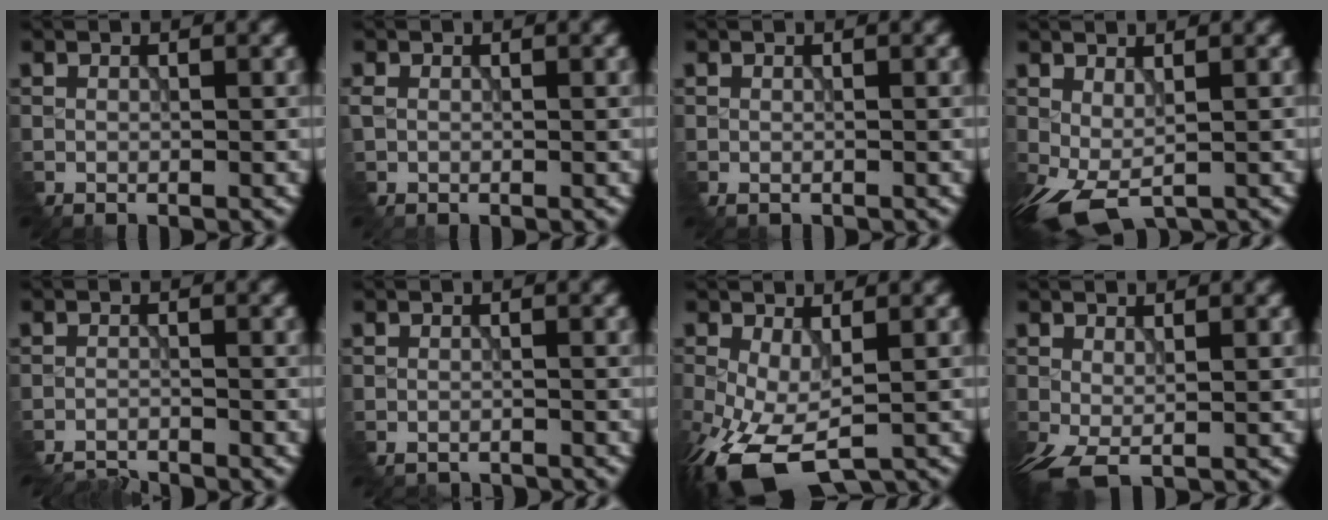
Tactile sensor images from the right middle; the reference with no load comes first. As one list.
[{"total": 1.0, "force": [0.1, 0.8, 0.7], "torque": [-0.022, 0.002, 0.001]}, {"total": 0.0}, {"total": 4.1, "force": [-1.4, 2.1, 3.3], "torque": [-0.086, -0.004, -0.022]}, {"total": 2.6, "force": [-2.6, -0.3, -0.1], "torque": [-0.006, -0.010, -0.051]}, {"total": 2.8, "force": [-2.8, 0.1, 0.4], "torque": [-0.017, -0.010, -0.038]}, {"total": 8.6, "force": [-3.5, 4.3, 6.6], "torque": [-0.171, -0.033, -0.048]}, {"total": 3.1, "force": [-0.8, 1.5, 2.7], "torque": [-0.071, -0.003, -0.016]}]